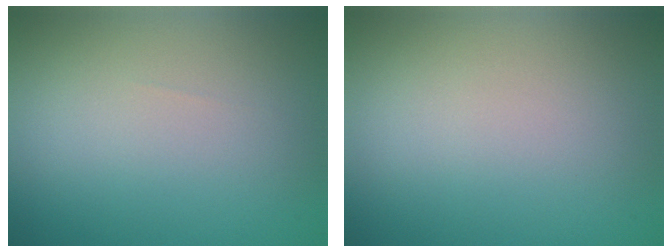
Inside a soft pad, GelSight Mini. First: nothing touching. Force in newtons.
{"total": 0.0}